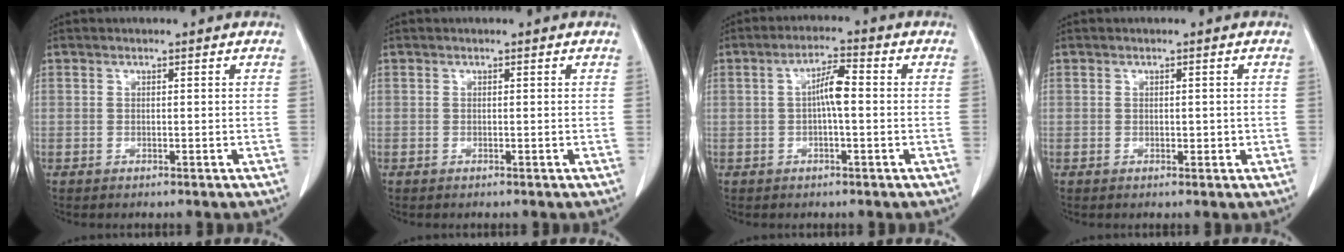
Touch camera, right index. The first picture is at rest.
{"total": 0.0}
{"total": 4.4, "force": [0.0, 0.8, 4.4], "torque": [-0.080, 0.013, -0.001]}
{"total": 1.1, "force": [-0.1, 0.7, 0.9], "torque": [-0.010, 0.000, 0.000]}